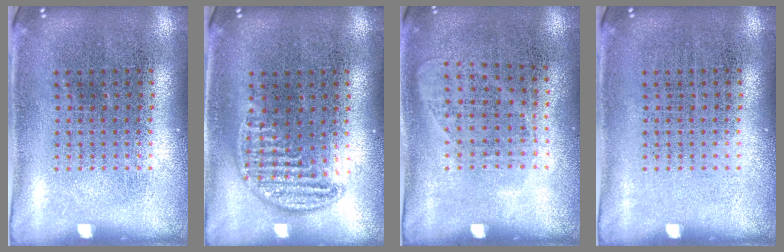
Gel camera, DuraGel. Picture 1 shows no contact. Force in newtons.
{"total": 1.0, "press": 0.9, "slide": 0.1}
{"total": 1.0, "press": 0.9, "slide": 0.4}
{"total": 0.0}